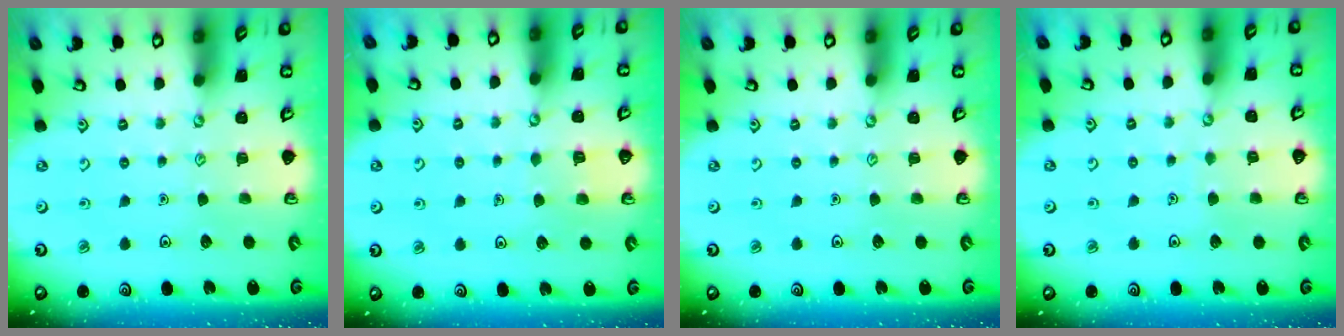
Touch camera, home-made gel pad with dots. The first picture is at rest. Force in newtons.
{"total": 3.9, "press": 3.8, "slide": 0.3}
{"total": 0.0}
{"total": 1.7, "press": 1.7, "slide": 0.1}